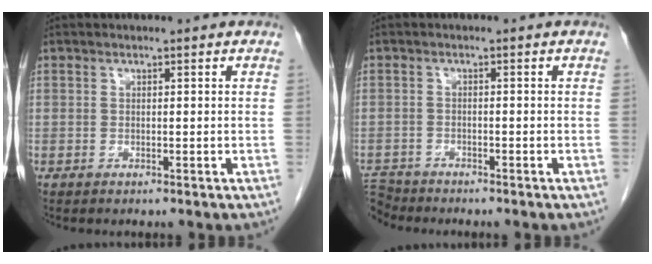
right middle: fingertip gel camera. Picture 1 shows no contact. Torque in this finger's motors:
{"motor_torque": [-0.60, -0.75, -0.10, 0.00]}